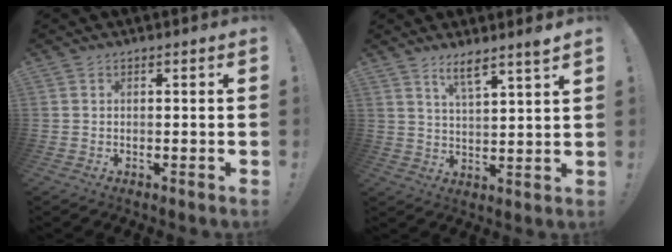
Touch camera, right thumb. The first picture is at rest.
{"total": 6.5, "force": [5.1, 0.2, 4.0], "torque": [-0.066, -0.033, 0.083]}